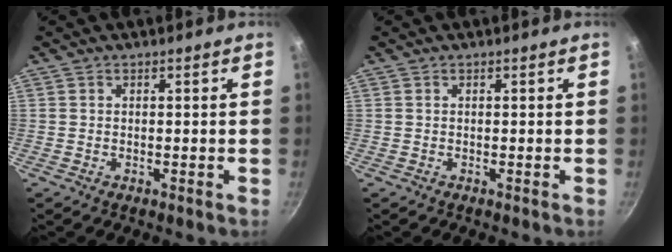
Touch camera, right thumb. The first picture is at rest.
{"total": 0.0}